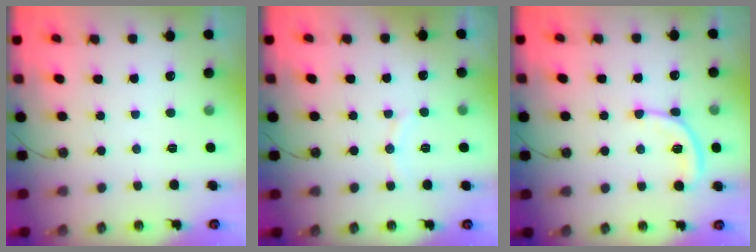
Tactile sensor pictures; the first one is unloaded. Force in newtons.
{"total": 4.6, "press": 4.5, "slide": 0.6}
{"total": 8.5, "press": 8.5, "slide": 0.9}